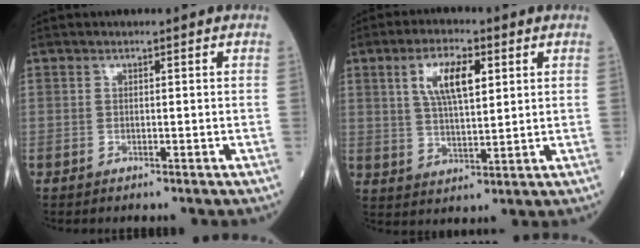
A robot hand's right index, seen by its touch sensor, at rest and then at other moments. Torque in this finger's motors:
{"motor_torque": [0.27, 0.12, 0.24, 0.13]}